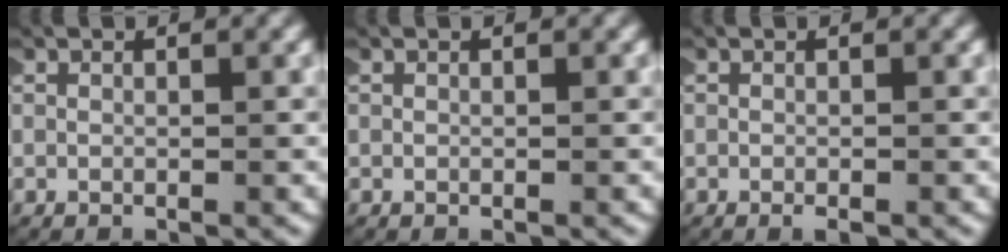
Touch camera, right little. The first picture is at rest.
{"total": 0.0}
{"total": 0.8, "force": [-0.6, 0.2, 0.5], "torque": [-0.014, -0.005, -0.008]}